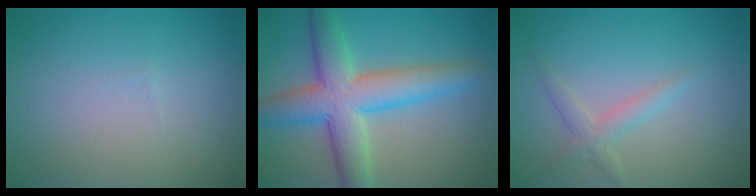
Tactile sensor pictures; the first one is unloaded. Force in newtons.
{"total": 7.9, "press": 7.9, "slide": 0.3}
{"total": 1.8, "press": 1.8, "slide": 0.1}